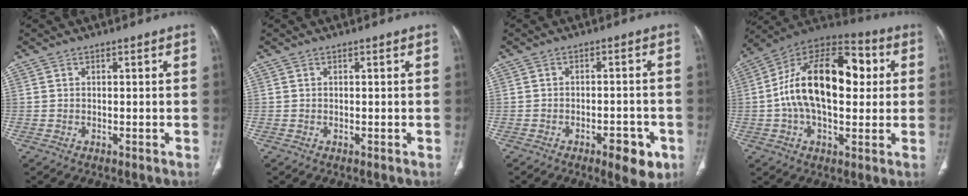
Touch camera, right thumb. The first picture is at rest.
{"total": 0.0}
{"total": 7.2, "force": [-3.6, 3.0, 5.5], "torque": [-0.057, 0.013, -0.044]}
{"total": 23.0, "force": [2.3, 13.0, 18.8], "torque": [-0.298, 0.029, 0.030]}